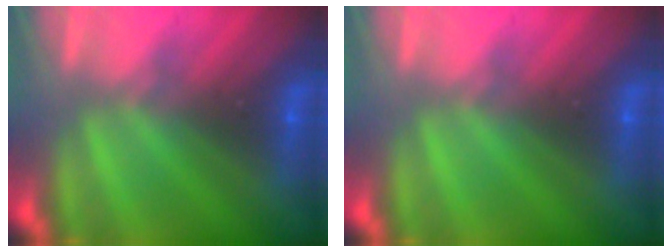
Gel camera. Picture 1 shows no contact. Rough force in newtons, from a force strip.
{"total": 0.0}